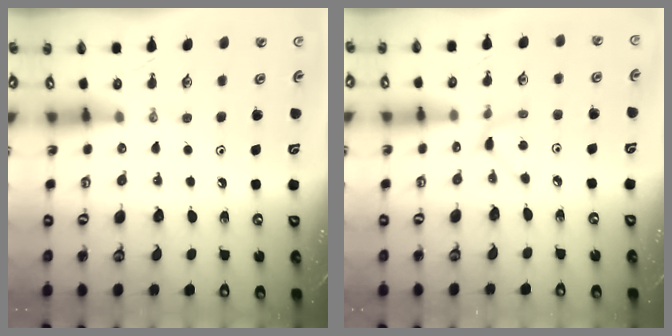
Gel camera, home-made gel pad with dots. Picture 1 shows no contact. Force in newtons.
{"total": 4.6, "press": 4.6, "slide": 0.5}